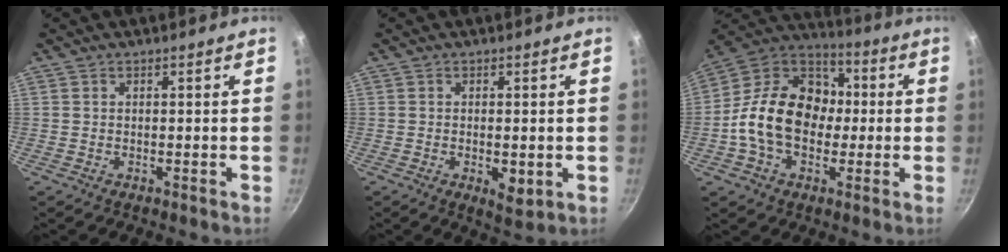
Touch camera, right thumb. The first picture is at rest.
{"total": 4.5, "force": [-1.0, 2.0, 3.9], "torque": [-0.057, -0.009, -0.009]}
{"total": 19.6, "force": [-1.3, 14.5, 13.1], "torque": [-0.188, 0.044, -0.038]}